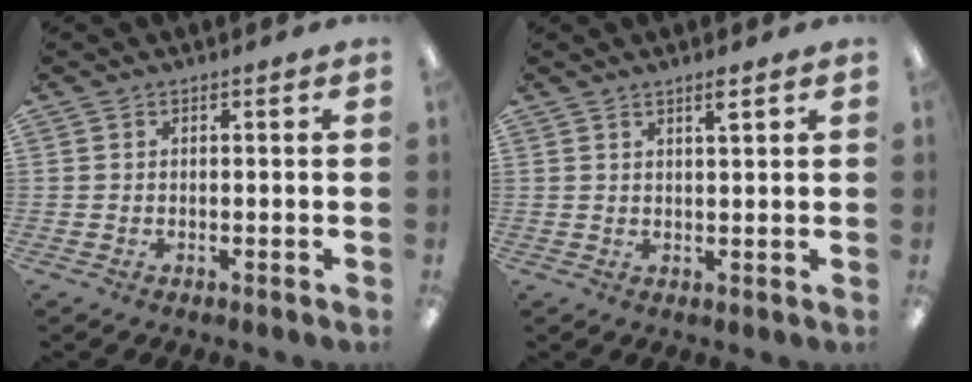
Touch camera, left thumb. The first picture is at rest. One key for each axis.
{"total": 2.6, "fx": 1.9, "fy": 0.1, "fz": 1.7, "tx": -0.031, "ty": -0.003, "tz": 0.031}